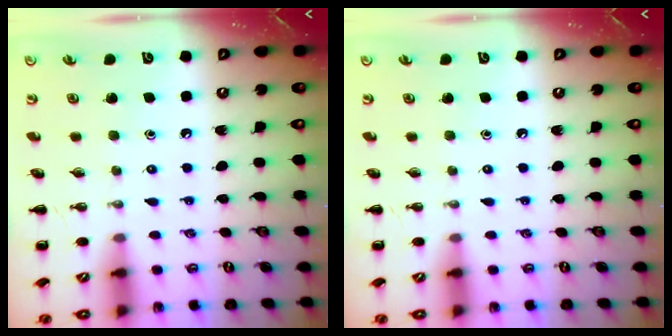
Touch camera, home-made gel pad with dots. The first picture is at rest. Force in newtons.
{"total": 0.0}